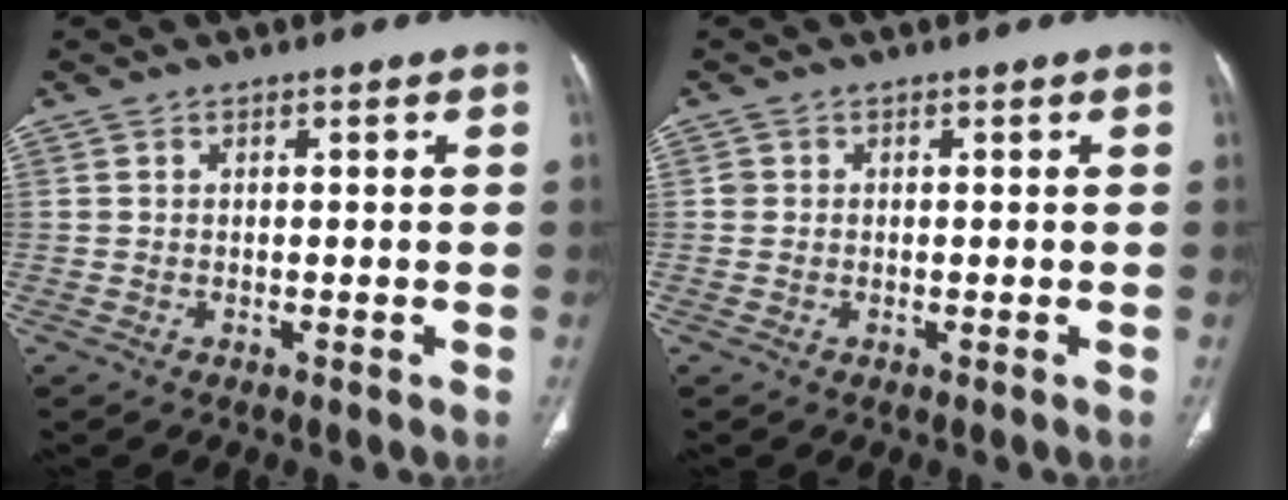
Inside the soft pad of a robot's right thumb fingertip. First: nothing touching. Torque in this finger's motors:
{"motor_torque": [0.15, 0.12, 0.47, 0.28, -0.06]}